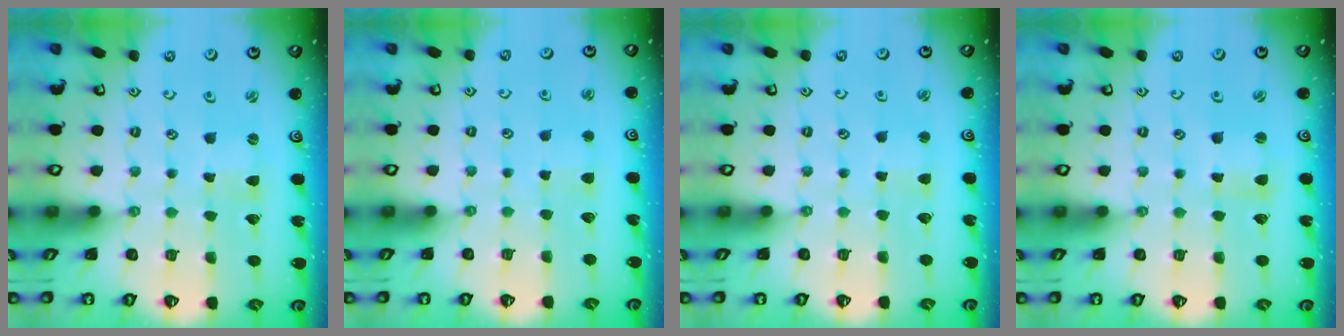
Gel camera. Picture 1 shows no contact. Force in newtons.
{"total": 2.6, "press": 2.6, "slide": 0.4}
{"total": 2.1, "press": 2.1, "slide": 0.2}
{"total": 2.2, "press": 2.2, "slide": 0.3}